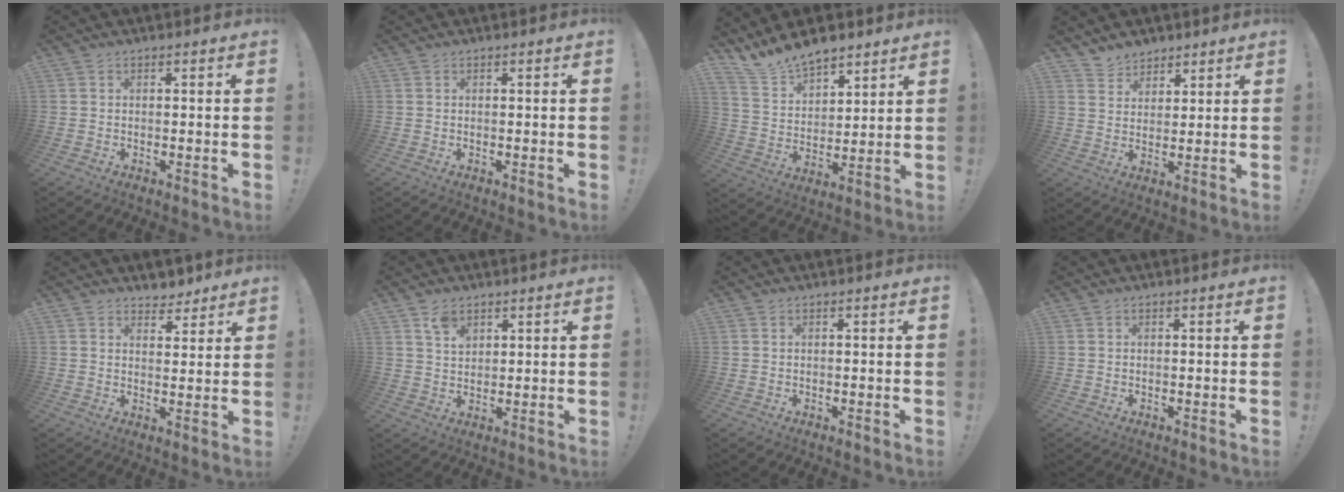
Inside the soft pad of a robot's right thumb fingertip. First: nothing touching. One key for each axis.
{"total": 0.0}
{"total": 11.4, "fx": 10.3, "fy": 4.2, "fz": 2.3, "tx": -0.061, "ty": -0.083, "tz": 0.197}
{"total": 4.5, "fx": 3.9, "fy": 2.1, "fz": 0.0, "tx": -0.003, "ty": -0.029, "tz": 0.076}
{"total": 5.0, "fx": 4.3, "fy": 2.6, "fz": 0.3, "tx": 0.011, "ty": -0.030, "tz": 0.077}
{"total": 5.2, "fx": 3.5, "fy": 3.1, "fz": 2.3, "tx": -0.038, "ty": -0.013, "tz": 0.065}
{"total": 0.0}
{"total": 0.0}